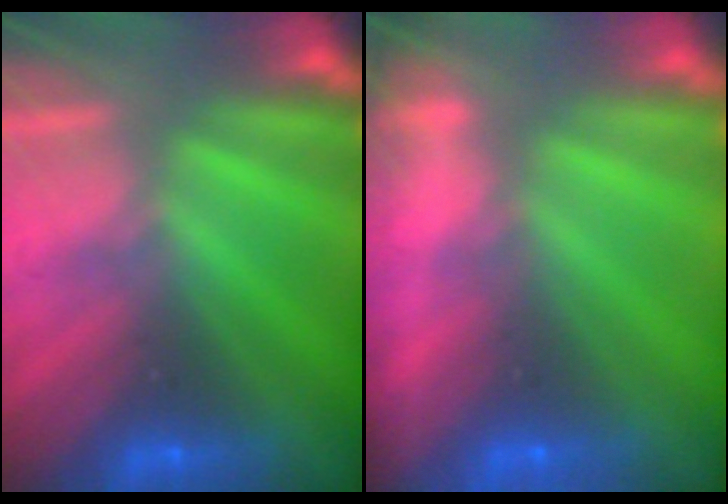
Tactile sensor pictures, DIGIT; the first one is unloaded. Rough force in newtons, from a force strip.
{"total": 8.7}